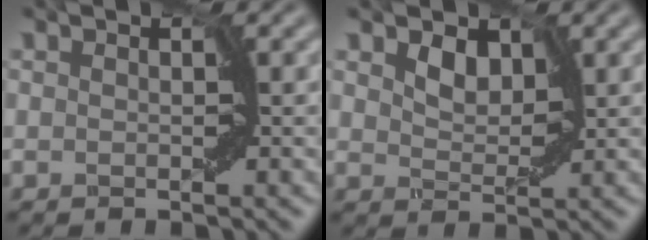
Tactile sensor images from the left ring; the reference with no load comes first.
{"total": 2.7, "force": [1.6, 1.7, 1.4], "torque": [-0.030, 0.001, 0.022]}